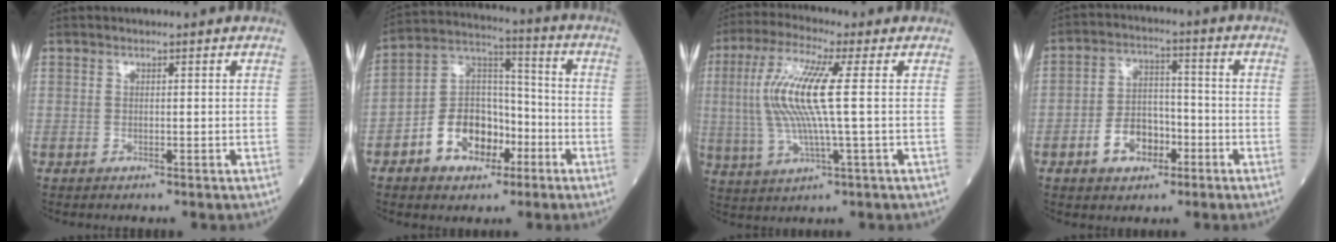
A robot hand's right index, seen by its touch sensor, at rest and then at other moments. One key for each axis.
{"total": 11.2, "fx": -4.8, "fy": 7.4, "fz": 6.9, "tx": -0.140, "ty": 0.033, "tz": -0.080}
{"total": 11.9, "fx": 1.2, "fy": 0.5, "fz": 11.8, "tx": -0.260, "ty": 0.009, "tz": 0.020}
{"total": 7.4, "fx": -3.3, "fy": 4.8, "fz": 4.5, "tx": -0.090, "ty": 0.019, "tz": -0.055}